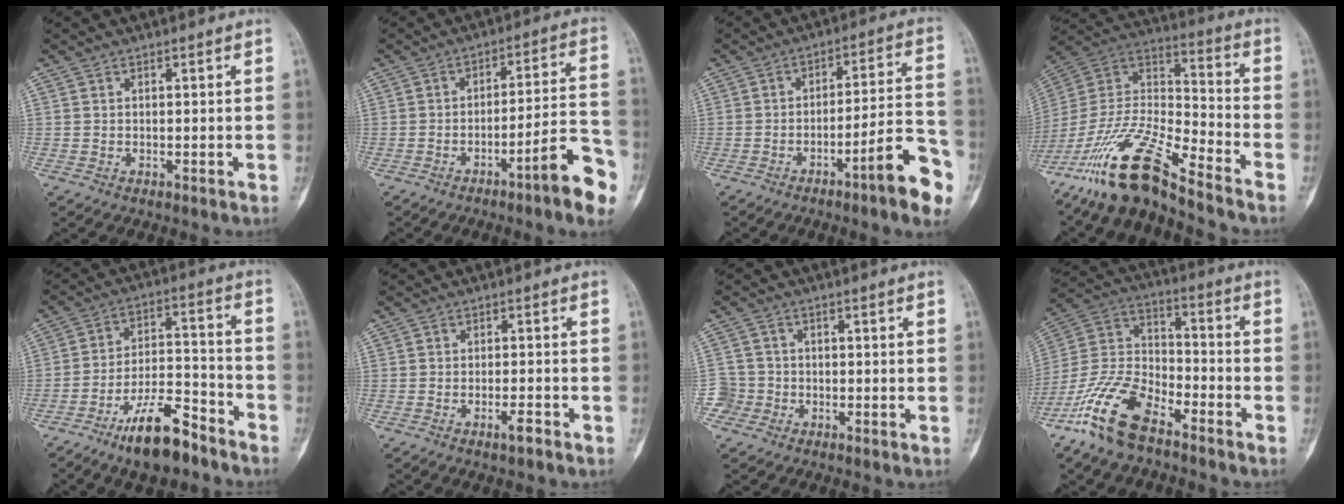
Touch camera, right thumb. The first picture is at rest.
{"total": 11.8, "force": [-6.2, 1.5, 9.9], "torque": [-0.129, 0.046, -0.090]}
{"total": 12.7, "force": [-6.5, 1.7, 10.8], "torque": [-0.142, 0.045, -0.094]}
{"total": 19.1, "force": [-14.8, 3.6, 11.5], "torque": [-0.228, 0.070, -0.282]}
{"total": 13.5, "force": [-9.5, 4.5, 8.4], "torque": [-0.136, 0.073, -0.168]}
{"total": 2.5, "force": [-1.6, 0.5, 1.8], "torque": [-0.034, 0.008, -0.030]}
{"total": 3.7, "force": [-1.9, 3.2, -0.1], "torque": [0.019, 0.015, -0.041]}
{"total": 16.0, "force": [-10.6, 7.0, 9.6], "torque": [-0.199, 0.055, -0.212]}